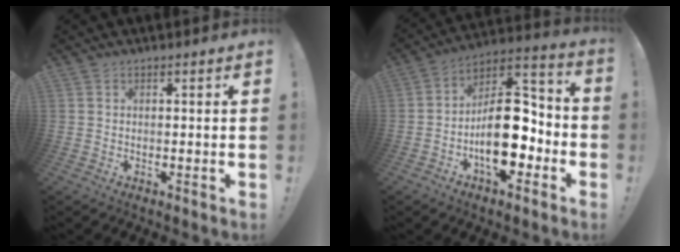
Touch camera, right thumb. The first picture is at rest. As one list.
[{"total": 19.0, "force": [-4.6, 10.6, 15.1], "torque": [-0.234, 0.025, -0.067]}]